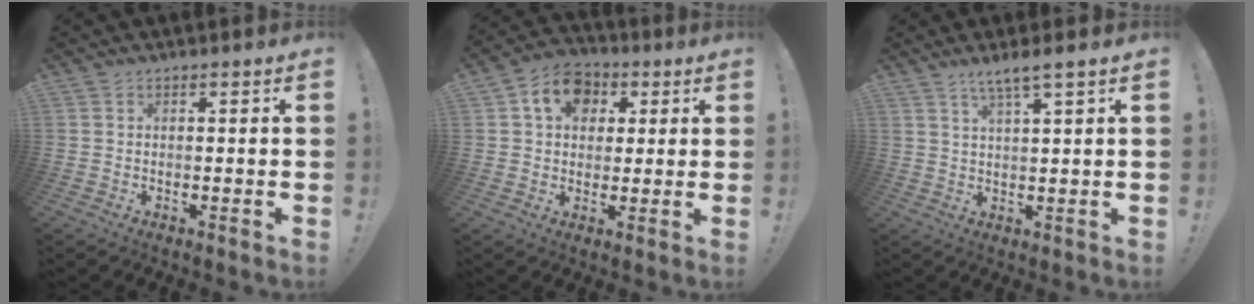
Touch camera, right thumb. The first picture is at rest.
{"total": 11.0, "force": [4.0, 8.7, 5.5], "torque": [-0.080, -0.004, 0.076]}
{"total": 4.4, "force": [3.0, -0.4, 3.3], "torque": [-0.065, -0.011, 0.049]}